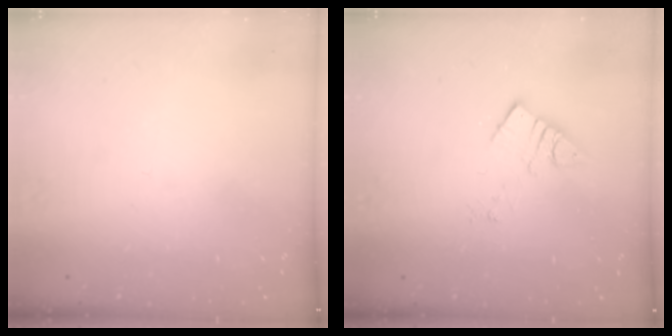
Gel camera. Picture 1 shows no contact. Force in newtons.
{"total": 5.0, "press": 5.0, "slide": 0.4}